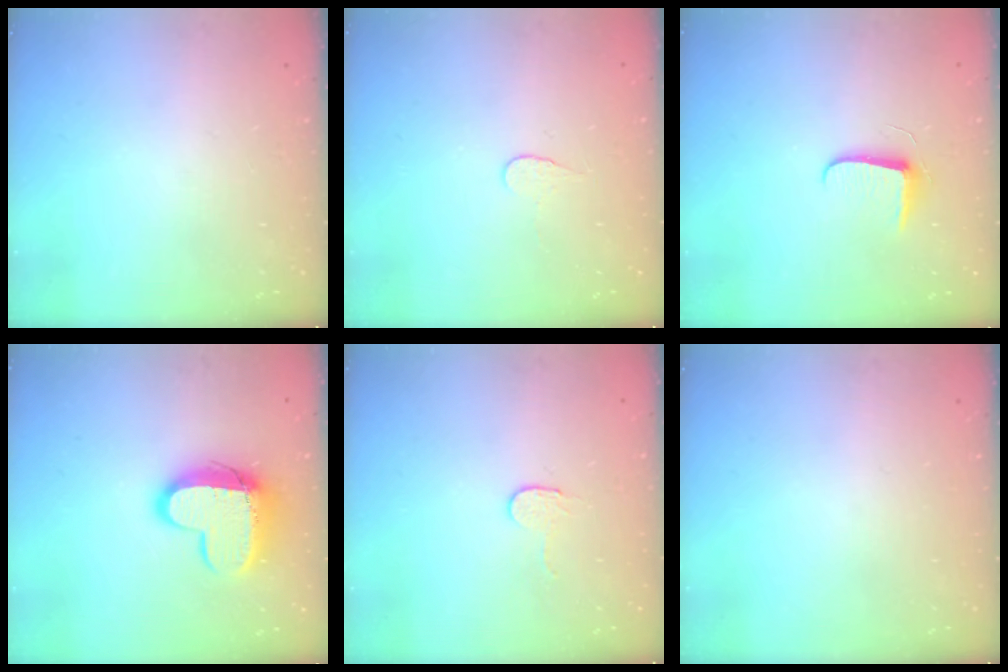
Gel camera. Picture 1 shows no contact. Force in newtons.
{"total": 3.9, "press": 3.9, "slide": 0.4}
{"total": 6.2, "press": 6.2, "slide": 0.8}
{"total": 12.7, "press": 12.7, "slide": 0.9}
{"total": 2.7, "press": 2.7, "slide": 0.2}
{"total": 0.0}